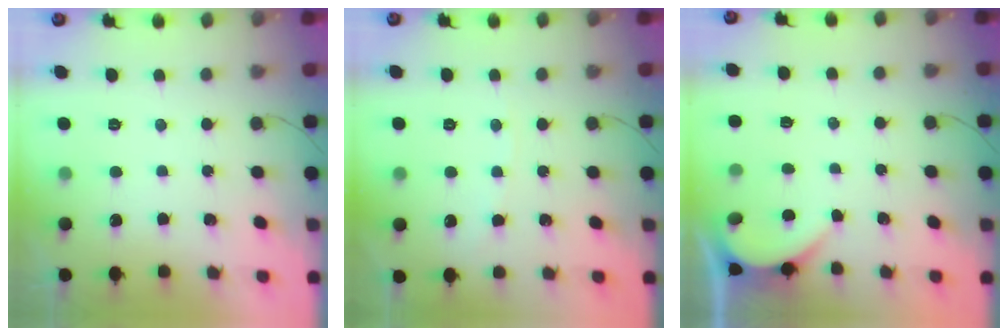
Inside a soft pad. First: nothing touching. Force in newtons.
{"total": 3.3, "press": 3.3, "slide": 0.3}
{"total": 2.3, "press": 2.3, "slide": 0.2}